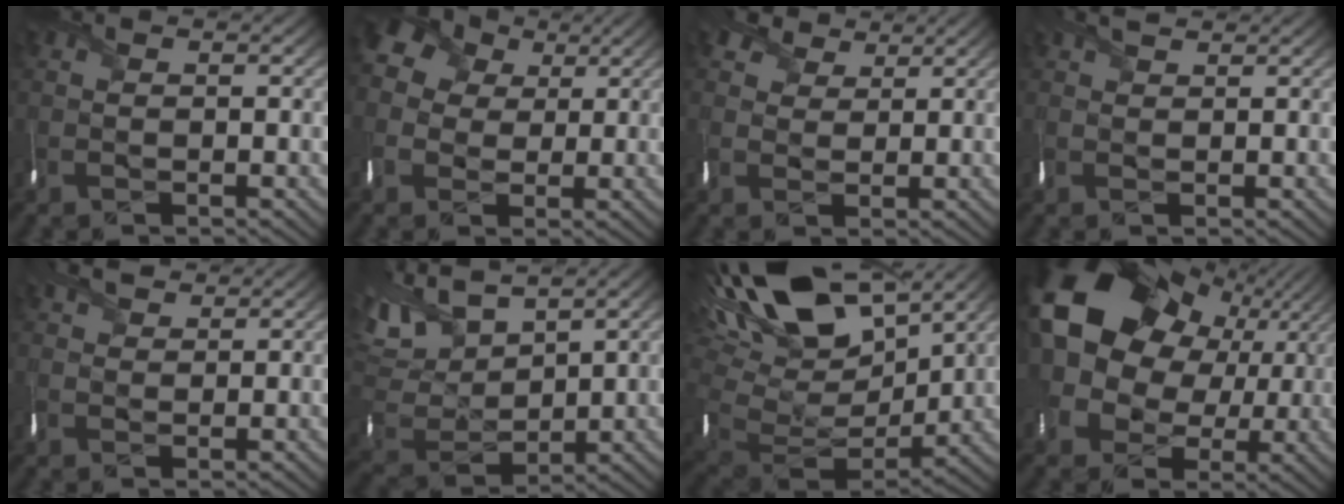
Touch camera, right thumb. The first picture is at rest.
{"total": 6.9, "force": [2.1, 5.9, 2.9], "torque": [-0.099, 0.017, 0.029]}
{"total": 2.6, "force": [2.1, 1.3, -0.8], "torque": [0.006, 0.005, 0.034]}
{"total": 1.3, "force": [1.1, -0.1, -0.8], "torque": [0.003, 0.007, 0.019]}
{"total": 2.0, "force": [1.8, 0.7, -0.5], "torque": [-0.002, 0.006, 0.031]}
{"total": 10.1, "force": [6.6, 4.3, 6.3], "torque": [-0.189, 0.024, 0.118]}
{"total": 17.7, "force": [7.9, 8.6, 13.3], "torque": [-0.253, 0.022, 0.127]}
{"total": 20.1, "force": [5.4, 15.7, 11.4], "torque": [-0.243, 0.029, 0.080]}